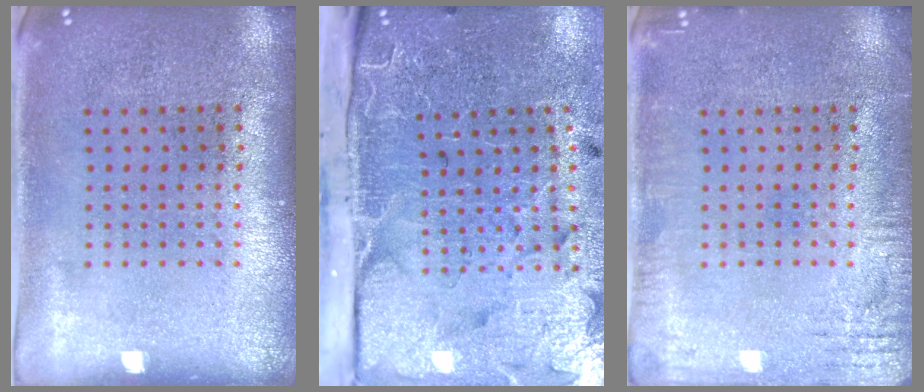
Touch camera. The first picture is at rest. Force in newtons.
{"total": 5.0, "press": 4.0, "slide": 3.1}
{"total": 2.7, "press": 2.7, "slide": 0.2}